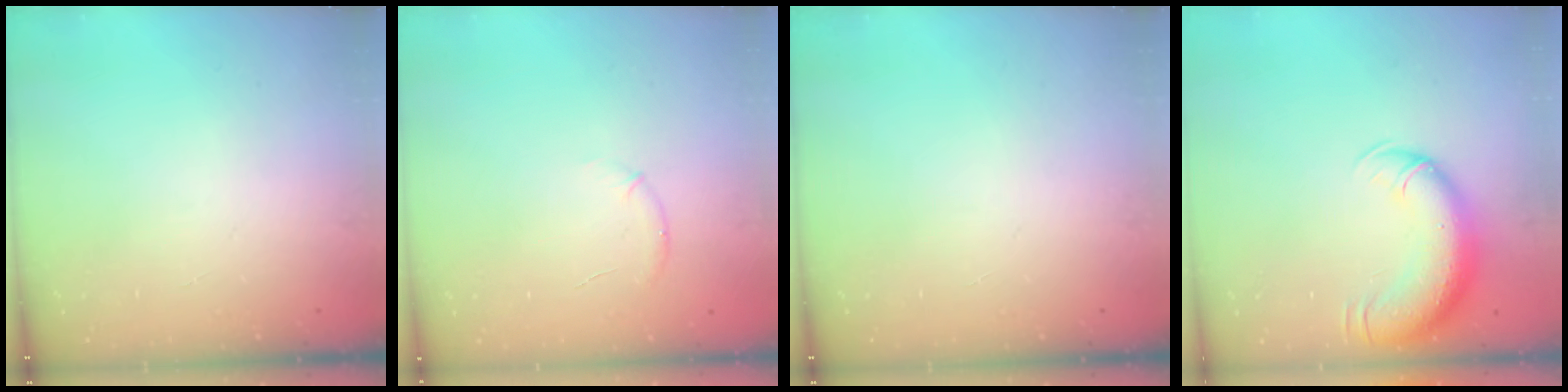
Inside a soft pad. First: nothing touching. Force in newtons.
{"total": 5.8, "press": 5.4, "slide": 2.2}
{"total": 0.0}
{"total": 13.1, "press": 12.7, "slide": 3.2}